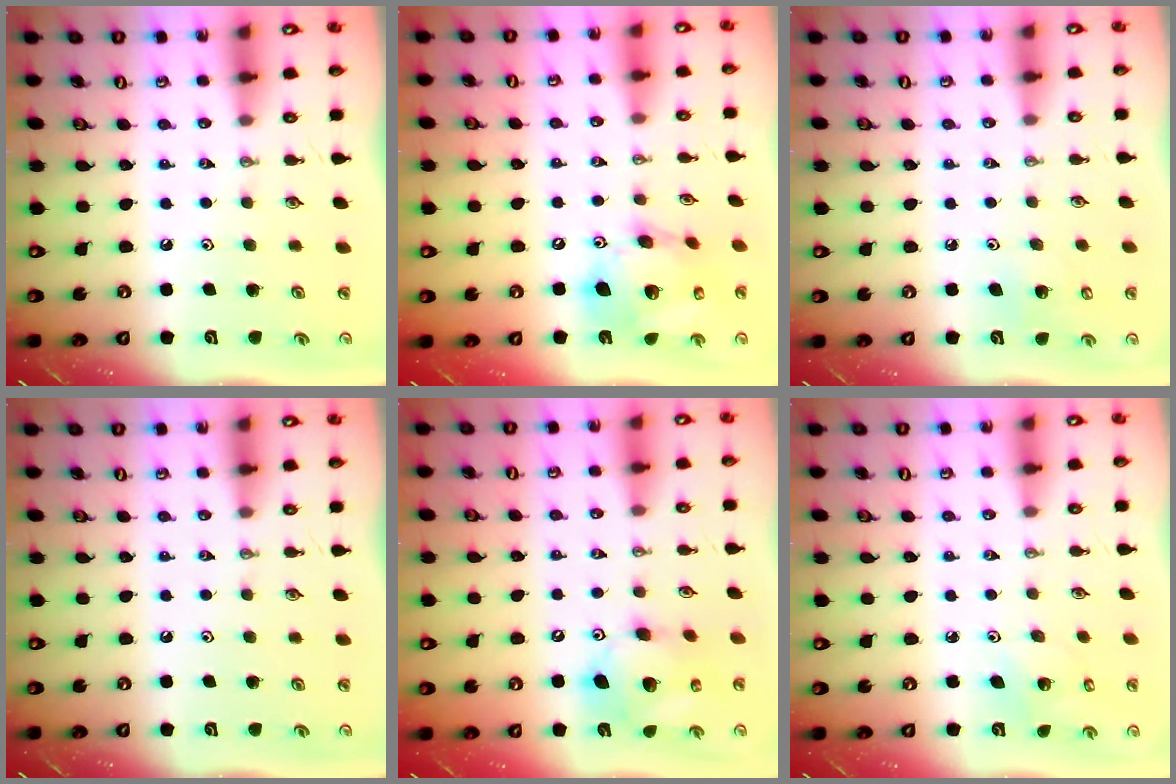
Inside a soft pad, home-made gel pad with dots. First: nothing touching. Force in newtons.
{"total": 17.2, "press": 17.0, "slide": 3.2}
{"total": 6.0, "press": 6.0, "slide": 0.8}
{"total": 0.0}
{"total": 13.3, "press": 13.0, "slide": 2.5}
{"total": 3.5, "press": 3.5, "slide": 0.3}